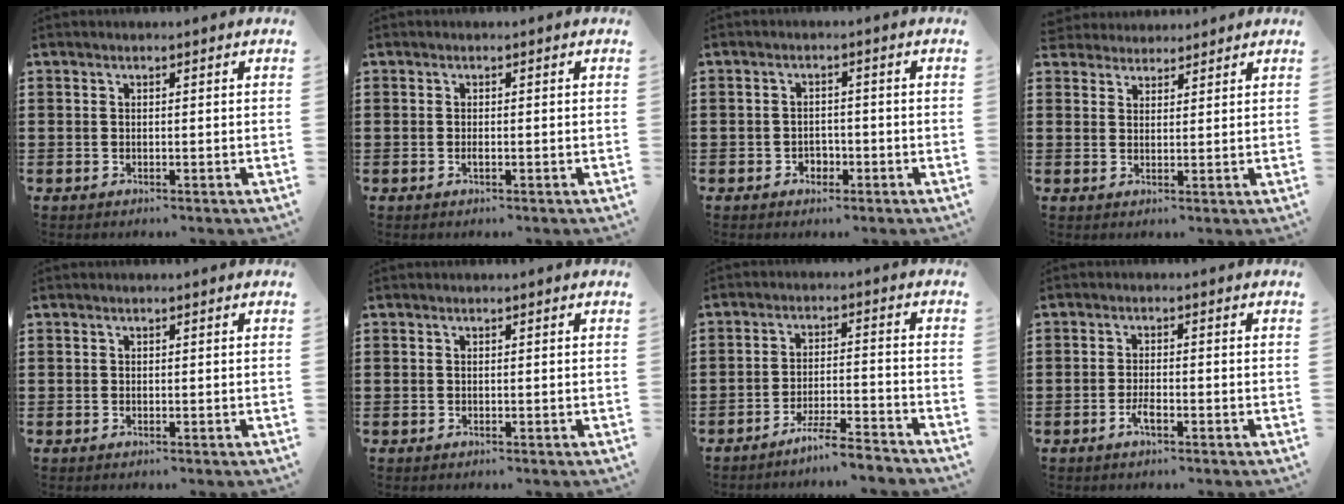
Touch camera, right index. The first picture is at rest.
{"total": 0.6, "force": [-0.2, 0.2, 0.5], "torque": [-0.018, -0.006, -0.006]}
{"total": 1.9, "force": [-1.1, 1.4, 0.6], "torque": [-0.016, 0.000, -0.025]}
{"total": 2.7, "force": [2.5, 0.8, -0.5], "torque": [0.000, 0.003, 0.050]}
{"total": 0.0}
{"total": 0.0}
{"total": 5.5, "force": [-5.1, -0.2, 2.1], "torque": [-0.041, -0.008, -0.096]}
{"total": 2.3, "force": [-1.3, 0.5, 1.8], "torque": [-0.040, -0.002, -0.026]}